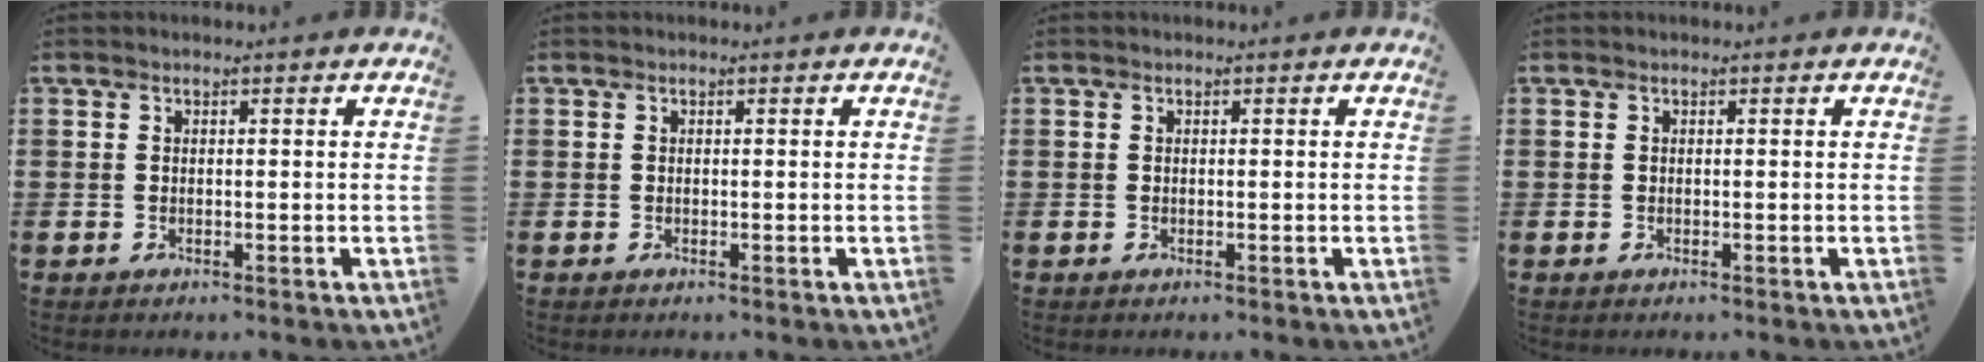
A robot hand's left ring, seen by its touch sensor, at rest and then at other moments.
{"total": 0.0}
{"total": 0.0}
{"total": 0.0}